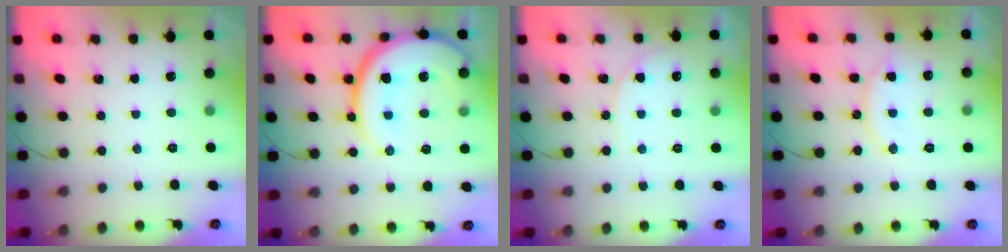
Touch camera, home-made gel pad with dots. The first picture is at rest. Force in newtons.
{"total": 21.5, "press": 21.4, "slide": 2.0}
{"total": 6.0, "press": 6.0, "slide": 0.5}
{"total": 11.4, "press": 11.4, "slide": 0.9}